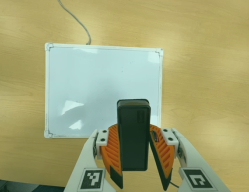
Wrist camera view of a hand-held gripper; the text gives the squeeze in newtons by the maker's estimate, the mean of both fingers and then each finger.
{"total": 6.9, "left": 7.0, "right": 6.8}